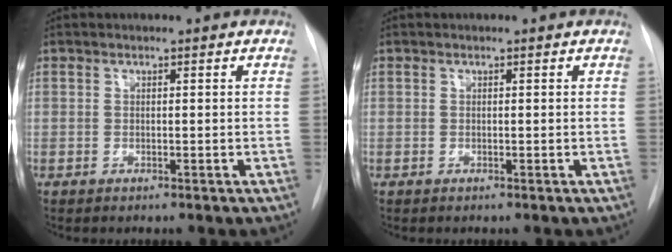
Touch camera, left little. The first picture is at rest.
{"total": 0.0}